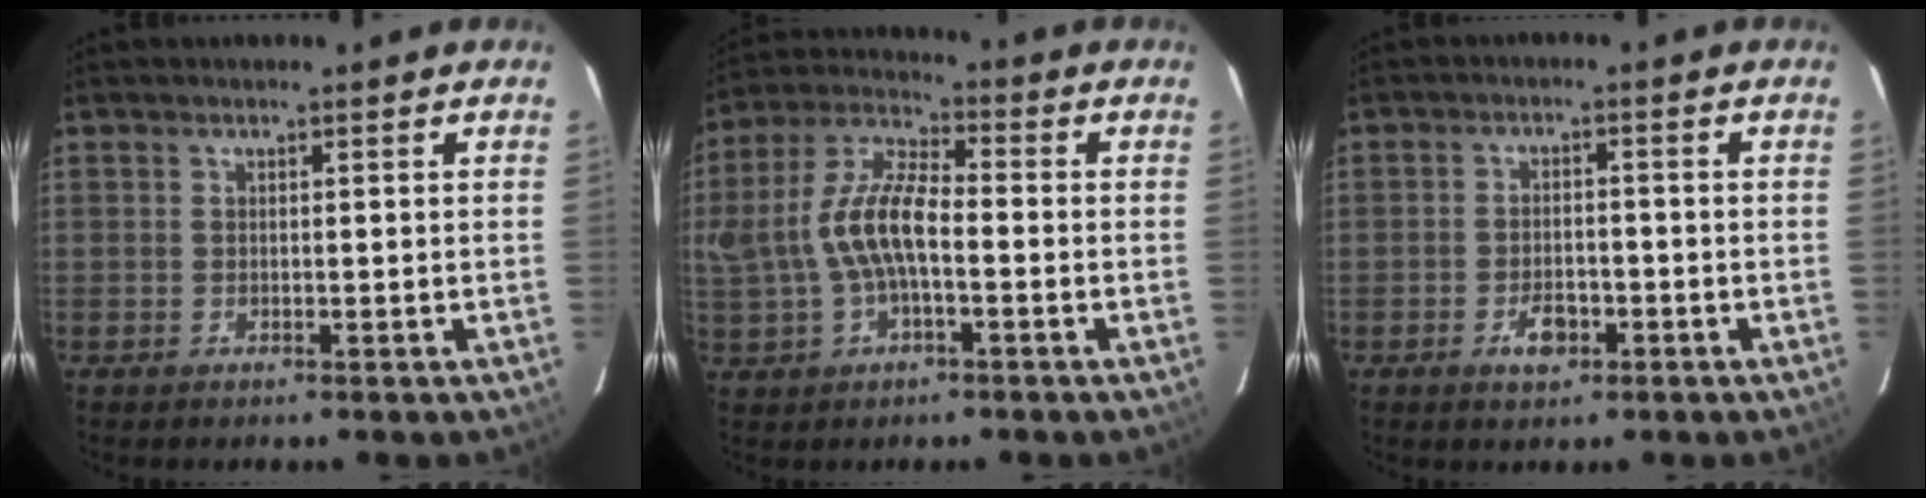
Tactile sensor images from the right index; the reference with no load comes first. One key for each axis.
{"total": 12.6, "fx": -1.4, "fy": 5.5, "fz": 11.3, "tx": -0.236, "ty": 0.015, "tz": -0.023}
{"total": 4.4, "fx": -2.2, "fy": 2.5, "fz": 2.9, "tx": -0.056, "ty": 0.002, "tz": -0.035}